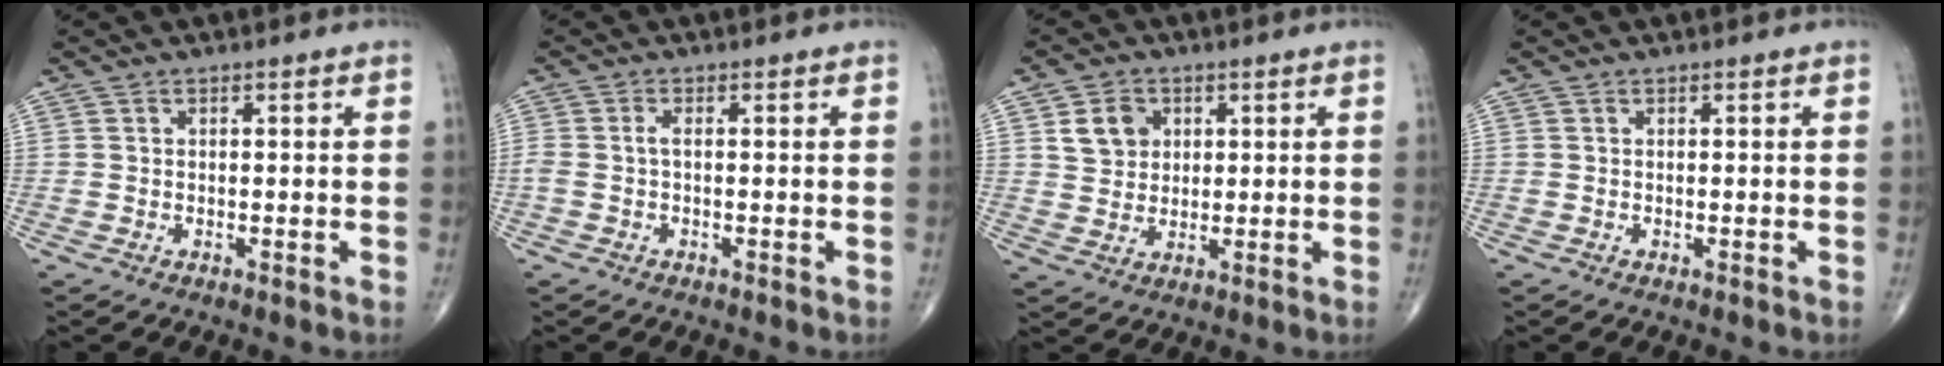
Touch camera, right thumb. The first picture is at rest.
{"total": 1.6, "force": [-0.1, 0.6, 1.5], "torque": [-0.036, 0.003, -0.004]}
{"total": 6.1, "force": [2.0, 5.2, 2.5], "torque": [-0.019, -0.008, 0.036]}
{"total": 0.0}